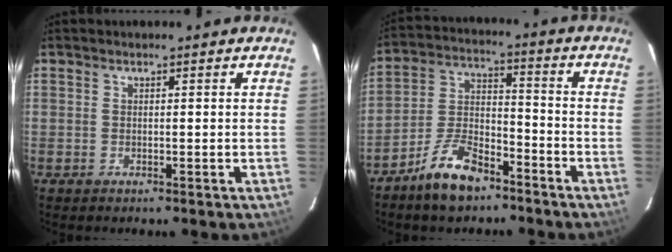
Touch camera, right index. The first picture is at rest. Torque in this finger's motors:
{"motor_torque": [0.38, -0.44, 0.33, 0.08]}